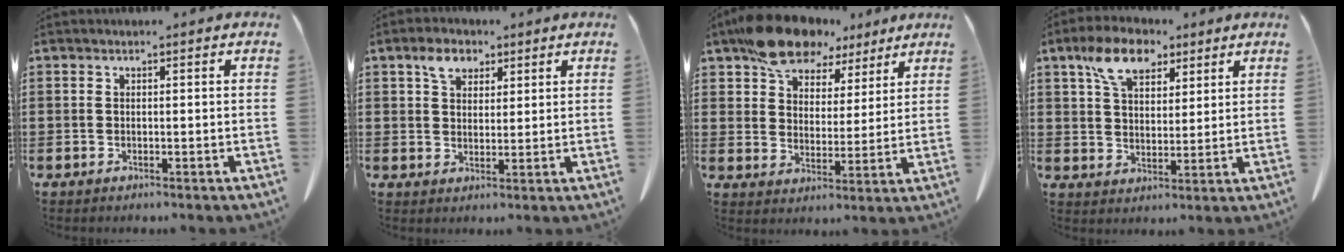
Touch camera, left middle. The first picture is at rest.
{"total": 4.6, "force": [2.9, 2.8, 2.1], "torque": [-0.045, 0.009, 0.052]}
{"total": 10.7, "force": [9.0, 4.7, 3.5], "torque": [-0.091, -0.028, 0.172]}
{"total": 8.7, "force": [5.5, 4.7, 4.9], "torque": [-0.108, 0.008, 0.101]}